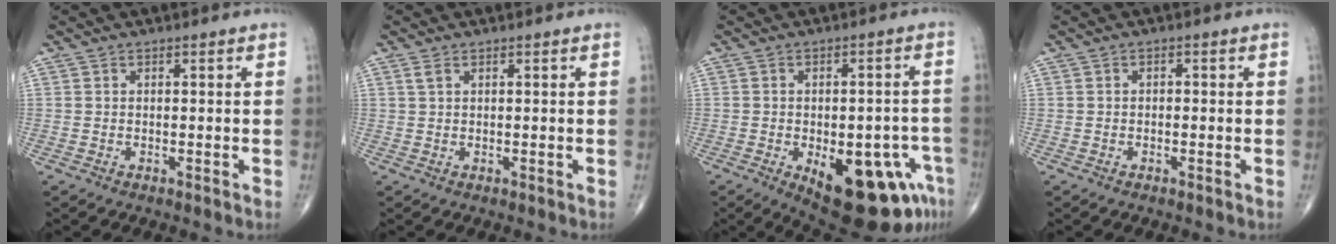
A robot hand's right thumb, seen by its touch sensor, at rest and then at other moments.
{"total": 1.1, "force": [0.6, 0.5, 0.7], "torque": [-0.020, 0.010, 0.015]}
{"total": 18.8, "force": [-8.2, 8.2, 14.8], "torque": [-0.135, 0.019, -0.090]}
{"total": 0.6, "force": [-0.2, 0.5, 0.4], "torque": [0.000, 0.003, -0.009]}